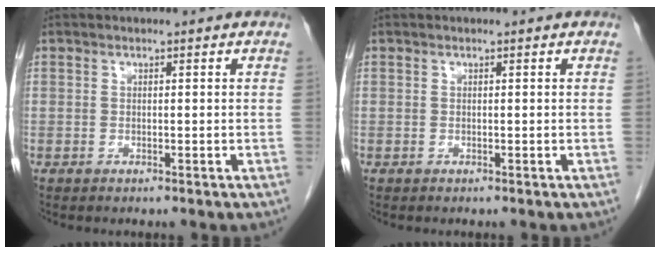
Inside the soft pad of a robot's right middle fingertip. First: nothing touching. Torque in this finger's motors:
{"motor_torque": [-0.25, 0.25, -0.01, 0.00]}